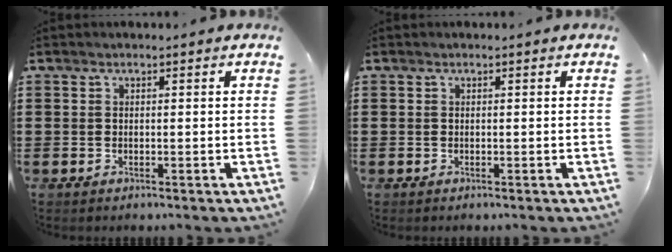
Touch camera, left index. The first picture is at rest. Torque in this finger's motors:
{"motor_torque": [0.00, 0.00, 0.00, 0.00]}